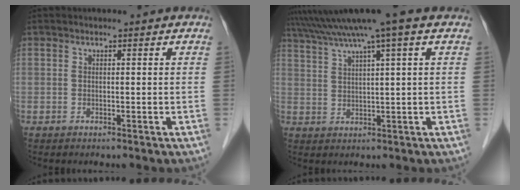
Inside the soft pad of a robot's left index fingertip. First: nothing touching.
{"total": 8.6, "force": [6.3, -1.6, 5.6], "torque": [-0.102, 0.030, 0.099]}